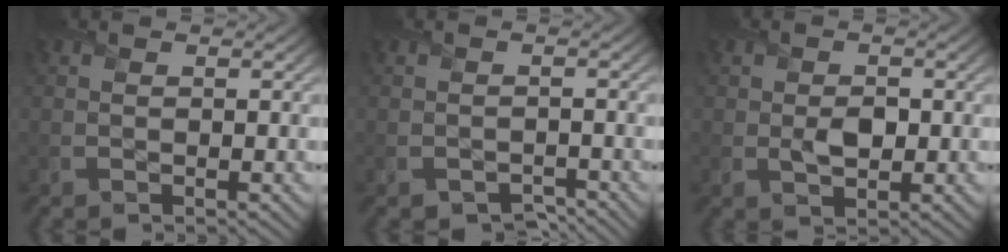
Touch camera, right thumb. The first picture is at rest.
{"total": 1.7, "force": [-1.5, 0.7, 0.3], "torque": [-0.001, -0.010, -0.022]}
{"total": 2.4, "force": [-0.2, 1.7, 1.7], "torque": [-0.029, -0.010, -0.001]}